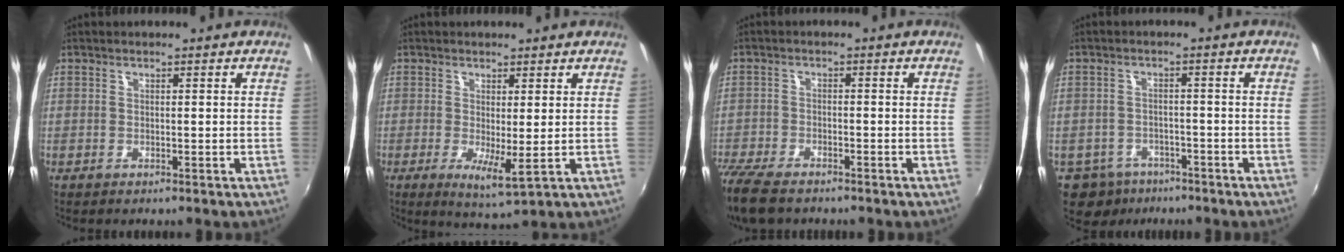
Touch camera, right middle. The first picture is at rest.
{"total": 4.8, "force": [-0.3, 0.8, 4.8], "torque": [-0.081, -0.014, -0.001]}
{"total": 10.3, "force": [-8.3, 3.5, 4.9], "torque": [-0.140, -0.037, -0.158]}
{"total": 7.8, "force": [-5.2, 5.5, 1.9], "torque": [-0.063, 0.002, -0.074]}